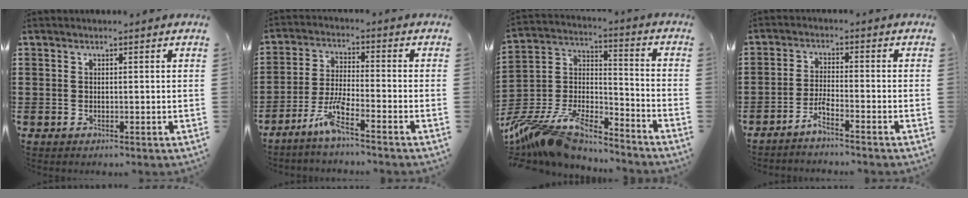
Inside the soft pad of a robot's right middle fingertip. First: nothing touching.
{"total": 5.8, "force": [-4.3, 0.3, 3.9], "torque": [-0.084, -0.008, -0.084]}
{"total": 11.4, "force": [-10.2, 2.4, 4.4], "torque": [-0.110, 0.003, -0.208]}
{"total": 2.9, "force": [-2.5, -0.1, 1.4], "torque": [-0.034, 0.004, -0.053]}